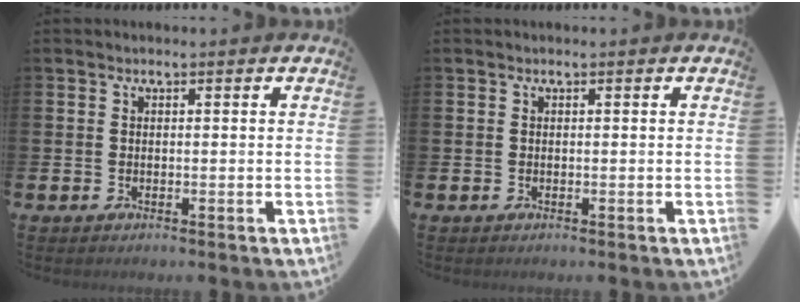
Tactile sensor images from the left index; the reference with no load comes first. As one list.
[{"total": 0.0}]